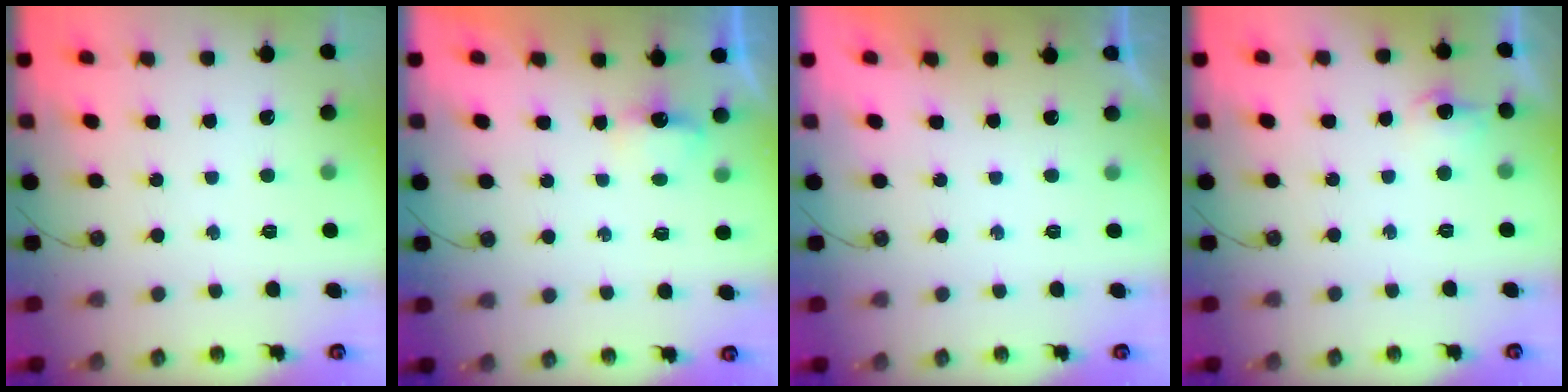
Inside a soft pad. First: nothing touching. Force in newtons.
{"total": 3.2, "press": 3.1, "slide": 0.6}
{"total": 0.0}
{"total": 7.2, "press": 7.1, "slide": 0.8}